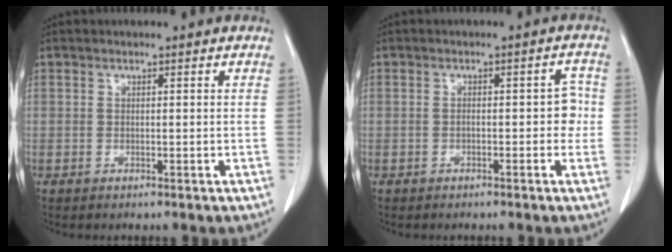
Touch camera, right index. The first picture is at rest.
{"total": 3.3, "force": [-0.6, 1.5, 2.8], "torque": [-0.025, 0.014, -0.011]}